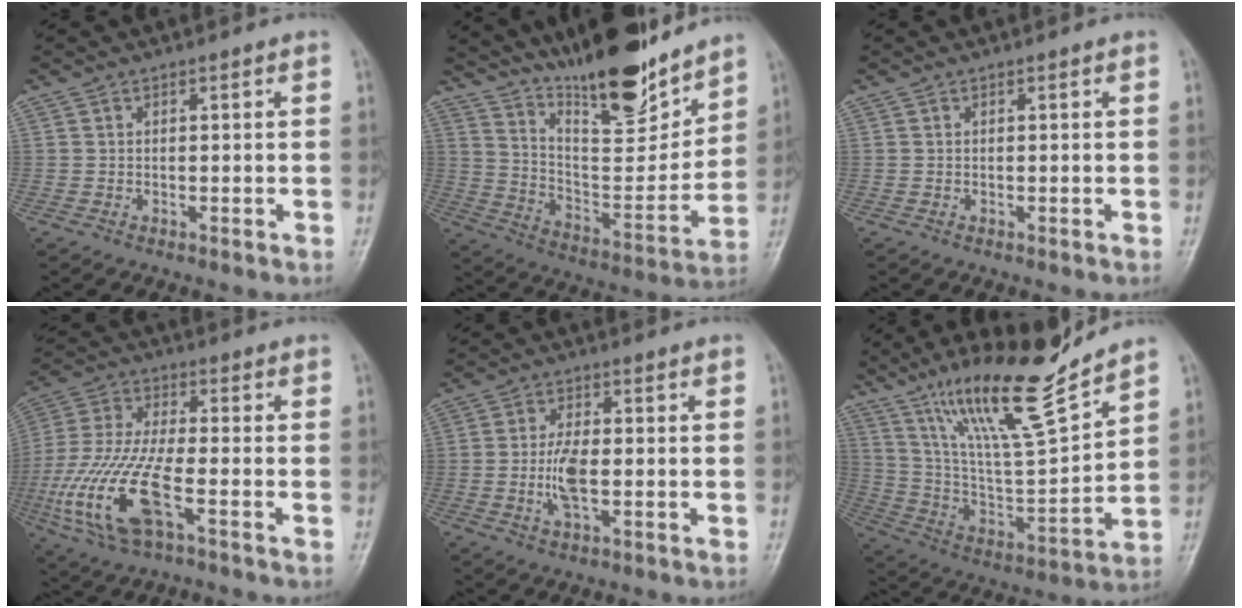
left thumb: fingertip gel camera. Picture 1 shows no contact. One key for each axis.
{"total": 20.6, "fx": 16.5, "fy": 5.1, "fz": 11.3, "tx": -0.141, "ty": -0.104, "tz": 0.281}
{"total": 0.0}
{"total": 16.5, "fx": -5.9, "fy": 5.8, "fz": 14.3, "tx": -0.332, "ty": 0.010, "tz": -0.109}
{"total": 6.3, "fx": -1.1, "fy": 2.7, "fz": 5.6, "tx": -0.116, "ty": 0.003, "tz": -0.021}
{"total": 19.8, "fx": 14.7, "fy": 3.0, "fz": 13.0, "tx": -0.199, "ty": -0.079, "tz": 0.269}